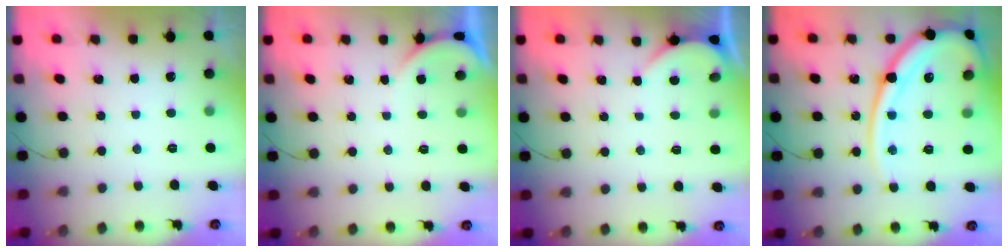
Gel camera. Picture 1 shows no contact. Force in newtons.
{"total": 2.0, "press": 2.0, "slide": 0.2}
{"total": 2.7, "press": 2.7, "slide": 0.3}
{"total": 18.6, "press": 18.6, "slide": 1.4}